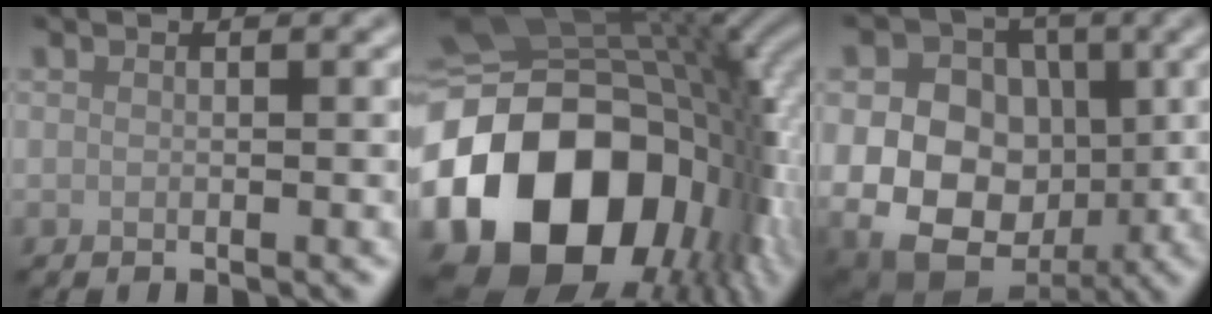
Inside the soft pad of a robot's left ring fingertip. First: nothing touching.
{"total": 19.3, "force": [-5.1, 13.5, 12.9], "torque": [-0.259, -0.040, -0.078]}
{"total": 15.3, "force": [-1.1, 12.5, 8.8], "torque": [-0.140, 0.003, -0.039]}